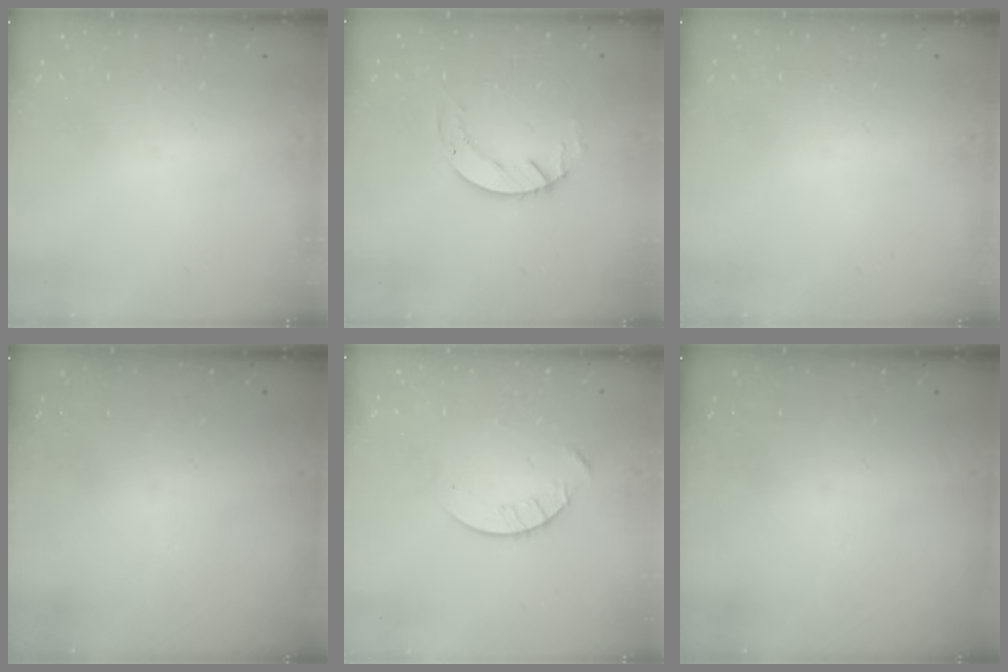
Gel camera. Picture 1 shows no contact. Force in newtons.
{"total": 4.5, "press": 4.5, "slide": 0.4}
{"total": 0.0}
{"total": 0.0}
{"total": 3.6, "press": 3.6, "slide": 0.4}
{"total": 0.0}